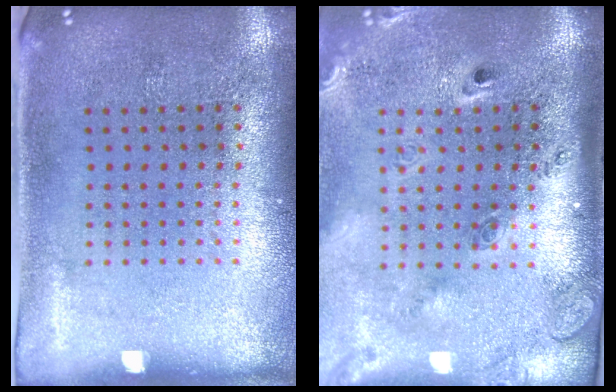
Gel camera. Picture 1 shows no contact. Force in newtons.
{"total": 2.8, "press": 1.9, "slide": 2.0}